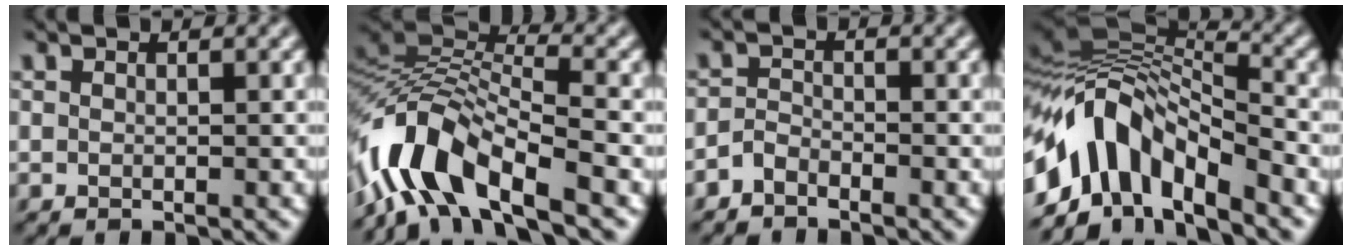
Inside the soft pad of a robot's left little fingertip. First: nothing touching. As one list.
[{"total": 10.4, "force": [-6.1, 3.7, 7.6], "torque": [-0.138, 0.018, -0.124]}, {"total": 1.5, "force": [-1.4, 0.6, 0.3], "torque": [-0.005, 0.008, -0.030]}, {"total": 10.3, "force": [-4.7, 5.2, 7.6], "torque": [-0.126, 0.021, -0.091]}]